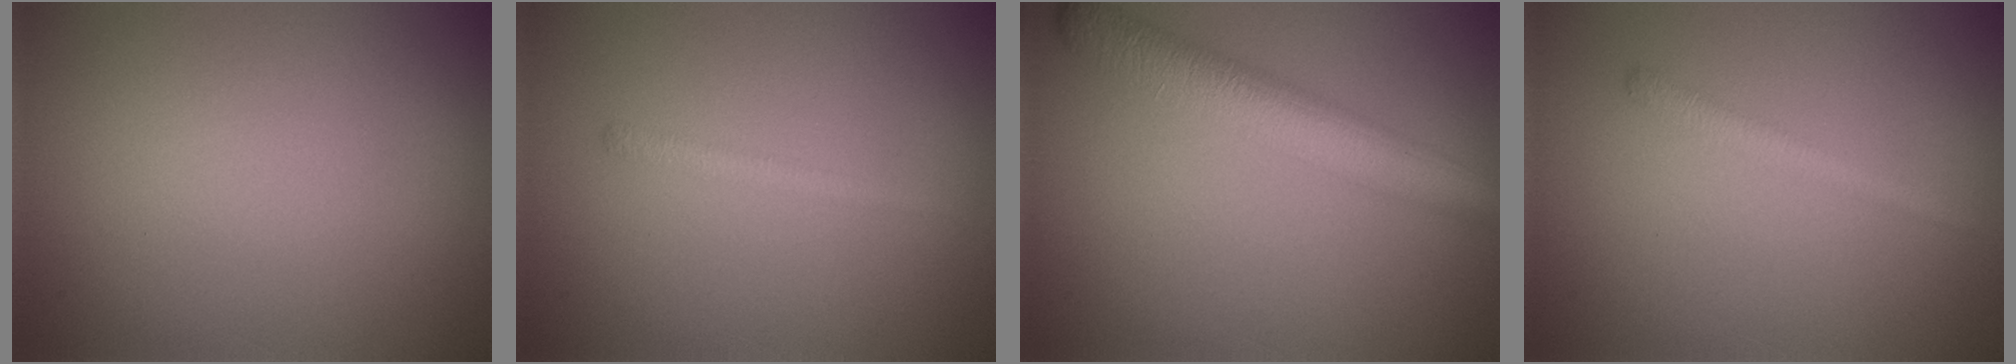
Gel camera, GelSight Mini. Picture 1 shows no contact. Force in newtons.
{"total": 1.2, "press": 1.2, "slide": 0.0}
{"total": 6.0, "press": 6.0, "slide": 0.3}
{"total": 1.5, "press": 1.5, "slide": 0.0}